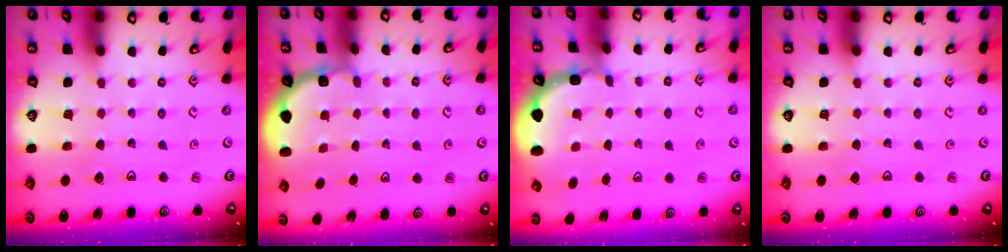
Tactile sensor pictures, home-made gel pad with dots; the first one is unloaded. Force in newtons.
{"total": 1.9, "press": 1.7, "slide": 0.8}
{"total": 2.6, "press": 2.4, "slide": 0.9}
{"total": 0.0}